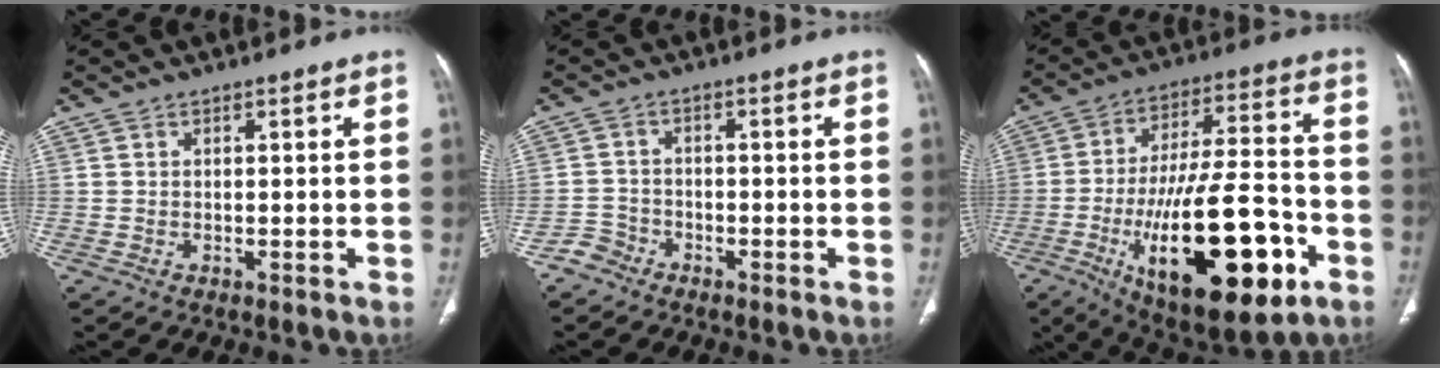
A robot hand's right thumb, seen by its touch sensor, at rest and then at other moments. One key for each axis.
{"total": 2.8, "fx": -2.2, "fy": 1.7, "fz": -0.3, "tx": 0.011, "ty": 0.013, "tz": -0.049}
{"total": 27.5, "fx": -9.8, "fy": 10.3, "fz": 23.5, "tx": -0.384, "ty": 0.027, "tz": -0.138}